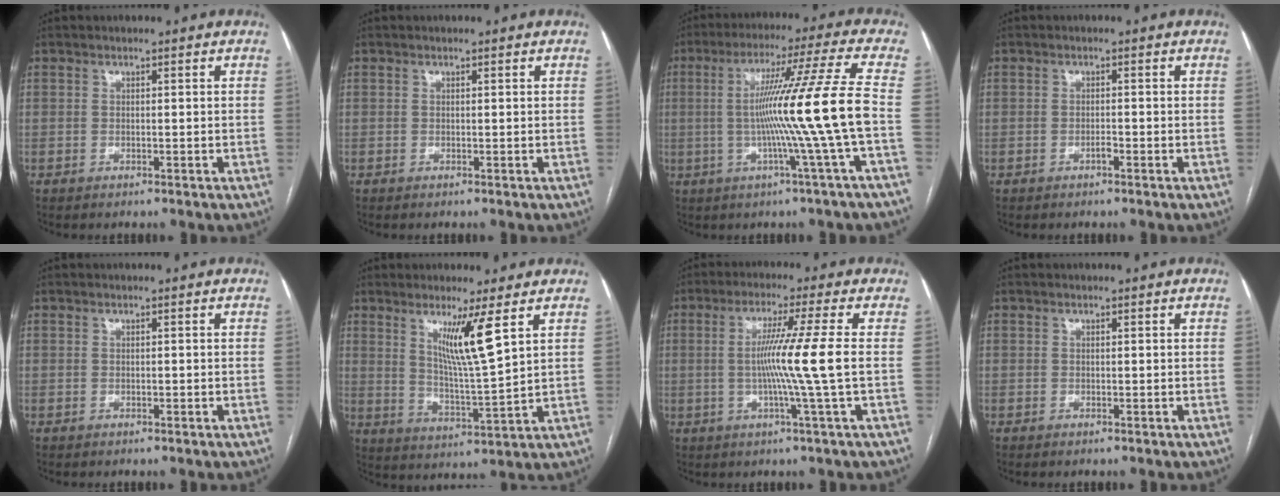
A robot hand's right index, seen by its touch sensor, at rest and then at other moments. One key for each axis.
{"total": 0.0}
{"total": 14.2, "fx": -2.0, "fy": -3.4, "fz": 13.7, "tx": -0.224, "ty": -0.001, "tz": -0.034}
{"total": 0.9, "fx": -0.6, "fy": 0.2, "fz": 0.7, "tx": -0.014, "ty": 0.001, "tz": -0.010}
{"total": 0.0}
{"total": 8.5, "fx": 4.2, "fy": -0.9, "fz": 7.3, "tx": -0.129, "ty": -0.022, "tz": 0.079}
{"total": 9.0, "fx": -0.4, "fy": -2.7, "fz": 8.6, "tx": -0.157, "ty": -0.005, "tz": -0.003}
{"total": 0.0}